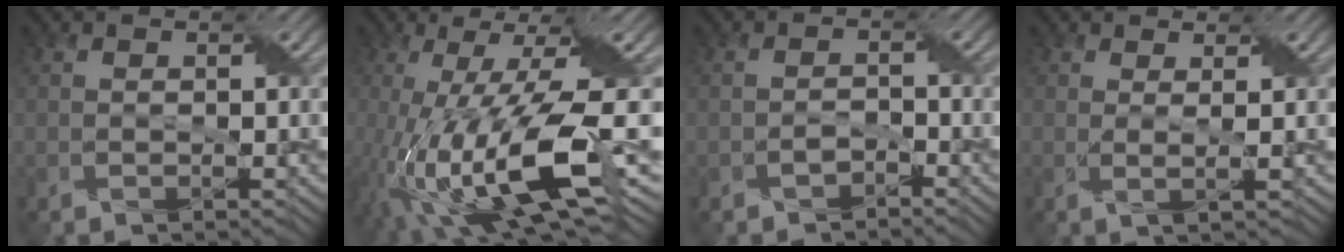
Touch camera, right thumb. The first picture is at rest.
{"total": 17.8, "force": [-5.2, 4.9, 16.3], "torque": [-0.309, -0.013, -0.084]}
{"total": 1.4, "force": [-1.2, 0.6, 0.3], "torque": [-0.005, 0.003, -0.025]}
{"total": 1.7, "force": [0.7, 0.3, 1.5], "torque": [-0.034, 0.004, 0.004]}